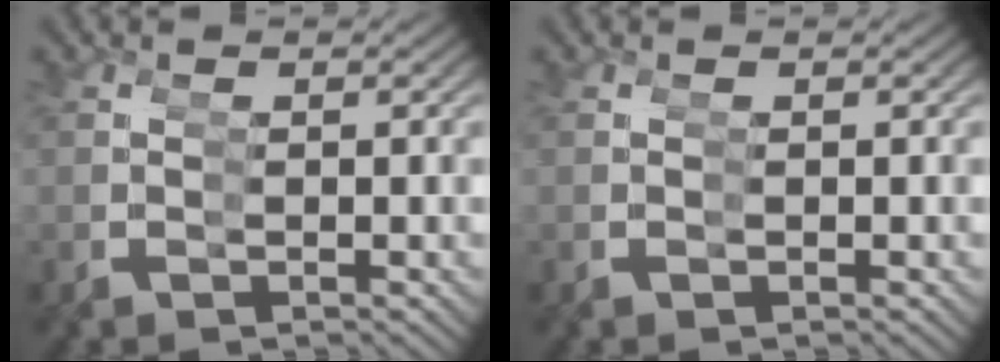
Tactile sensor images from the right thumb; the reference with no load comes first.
{"total": 0.0}